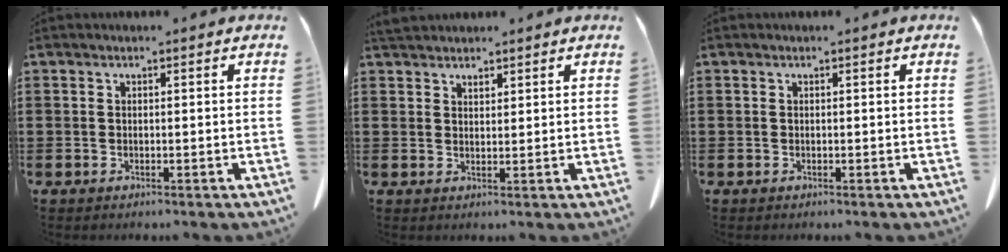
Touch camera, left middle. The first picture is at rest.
{"total": 2.6, "force": [2.4, 0.8, 0.4], "torque": [-0.013, 0.000, 0.047]}
{"total": 0.0}